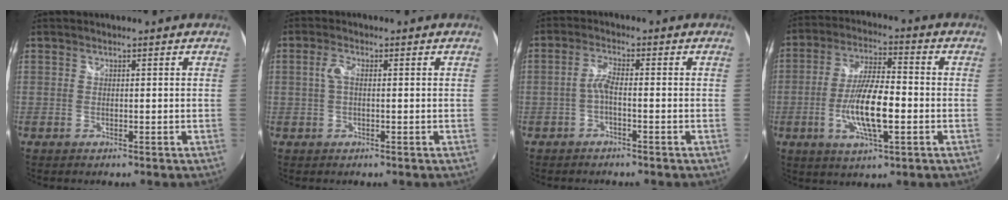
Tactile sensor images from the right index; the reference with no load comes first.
{"total": 2.6, "force": [0.2, 1.1, 2.4], "torque": [-0.051, 0.005, 0.003]}
{"total": 2.7, "force": [-1.2, 0.4, 2.4], "torque": [-0.058, 0.007, -0.025]}
{"total": 11.8, "force": [-3.1, 3.0, 11.0], "torque": [-0.215, -0.005, -0.056]}